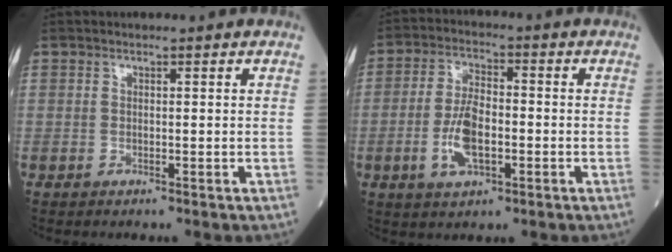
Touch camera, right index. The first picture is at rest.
{"total": 7.9, "force": [-2.3, 3.4, 6.7], "torque": [-0.142, 0.005, -0.042]}